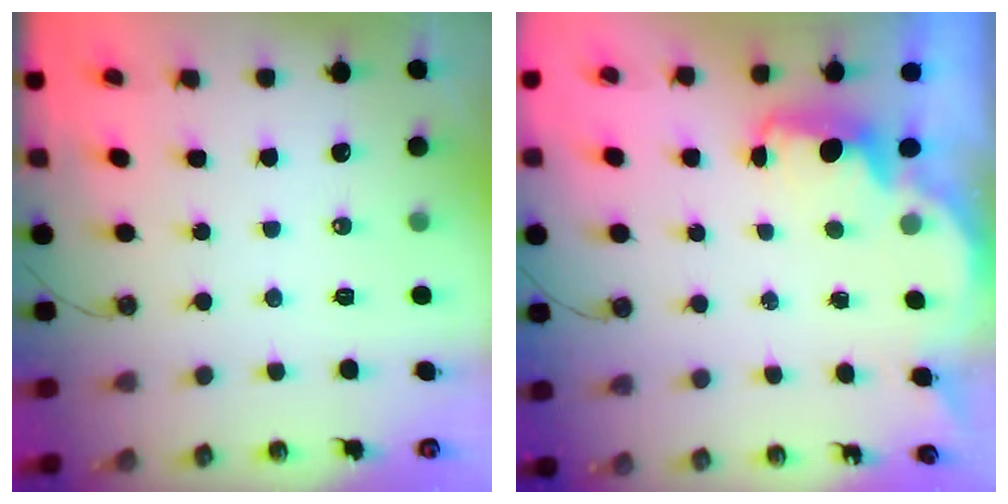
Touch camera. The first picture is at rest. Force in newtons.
{"total": 1.9, "press": 1.7, "slide": 0.7}